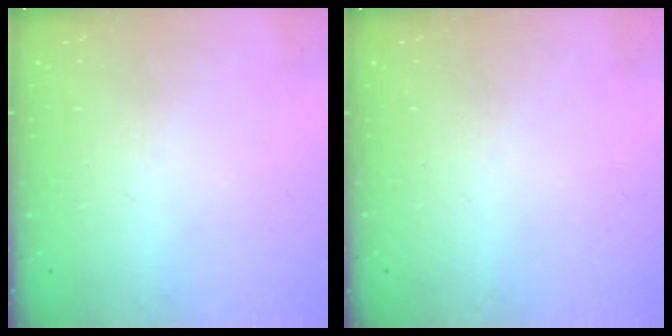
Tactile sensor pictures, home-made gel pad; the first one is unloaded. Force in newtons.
{"total": 0.0}